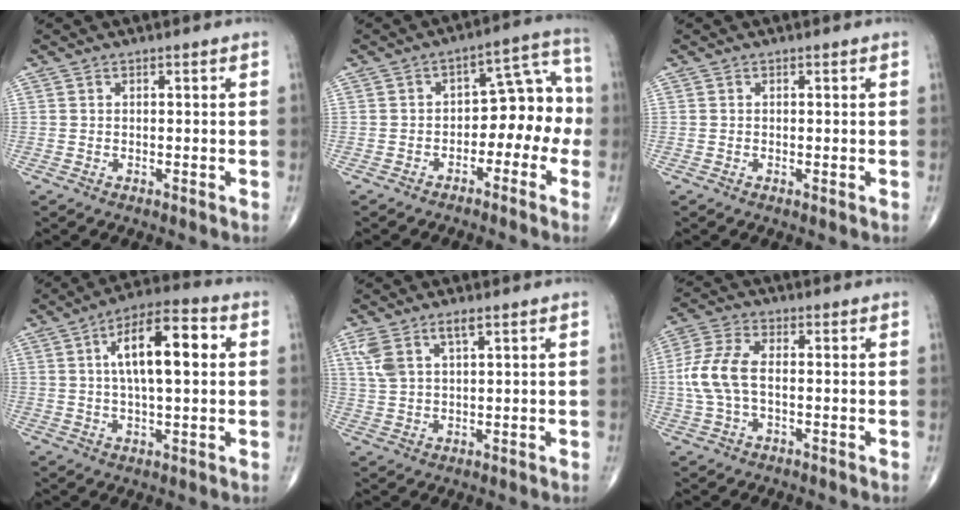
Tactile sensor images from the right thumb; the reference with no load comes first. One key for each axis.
{"total": 10.7, "fx": -3.1, "fy": 6.7, "fz": 7.8, "tx": -0.055, "ty": 0.060, "tz": -0.052}
{"total": 0.0}
{"total": 13.8, "fx": 2.7, "fy": 5.2, "fz": 12.5, "tx": -0.192, "ty": 0.018, "tz": 0.036}
{"total": 6.2, "fx": 3.2, "fy": 2.4, "fz": 4.7, "tx": -0.106, "ty": -0.002, "tz": 0.070}
{"total": 8.9, "fx": -0.2, "fy": 4.7, "fz": 7.6, "tx": -0.182, "ty": 0.021, "tz": -0.008}